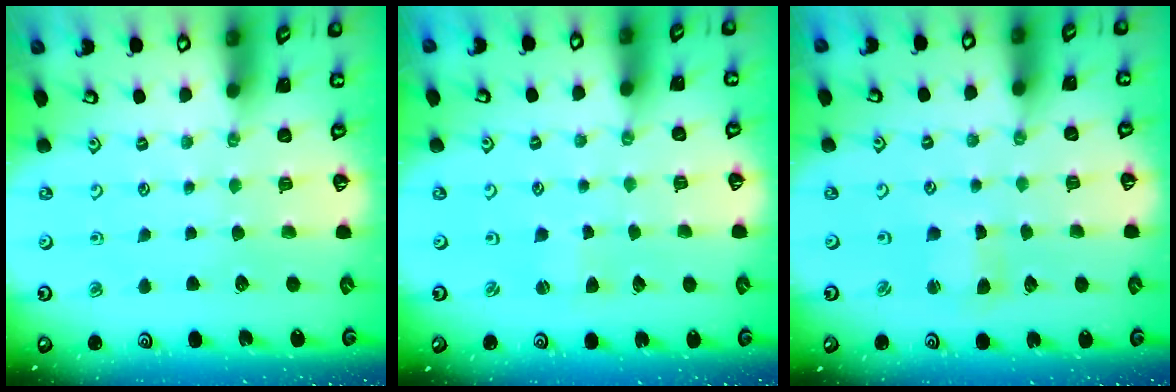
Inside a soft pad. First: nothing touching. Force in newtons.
{"total": 0.7, "press": 0.7, "slide": 0.1}
{"total": 2.2, "press": 2.2, "slide": 0.3}